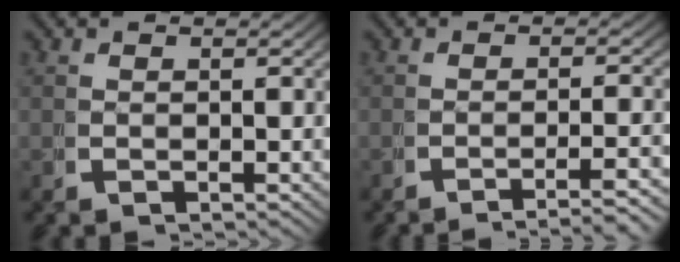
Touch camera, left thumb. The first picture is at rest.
{"total": 4.8, "force": [-4.1, 0.5, 2.4], "torque": [-0.028, 0.000, -0.064]}